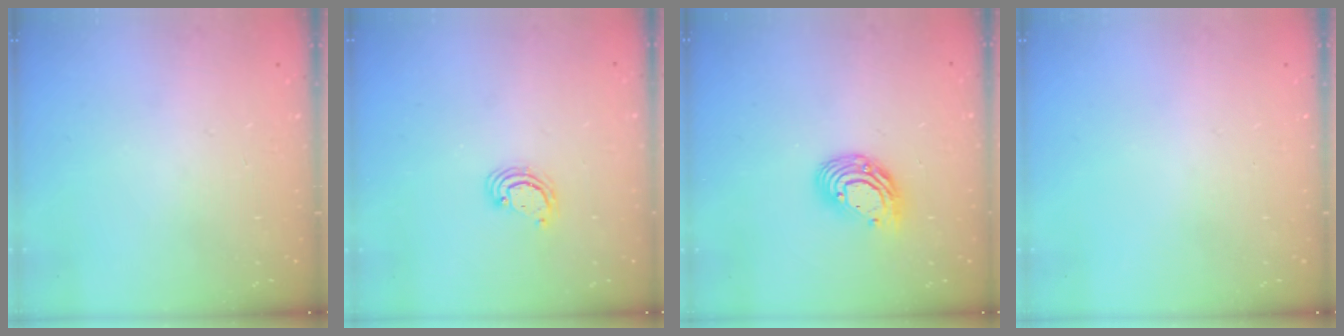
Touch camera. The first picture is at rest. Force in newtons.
{"total": 3.2, "press": 3.1, "slide": 0.3}
{"total": 10.3, "press": 10.3, "slide": 1.1}
{"total": 0.0}